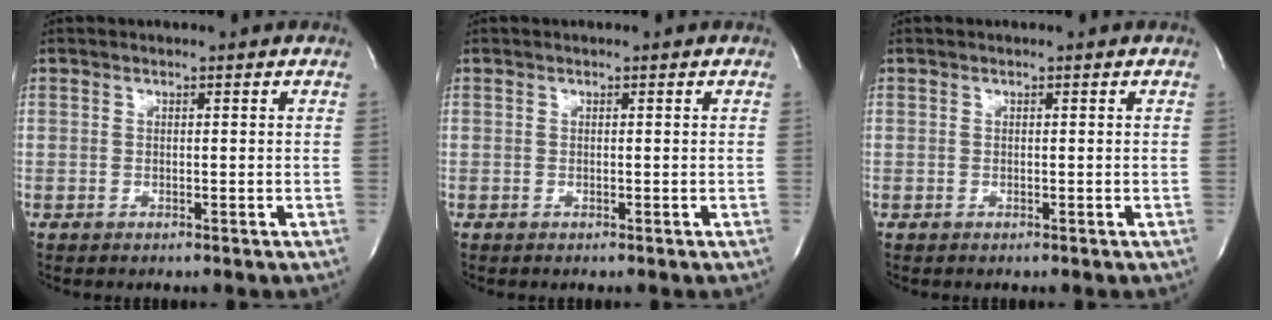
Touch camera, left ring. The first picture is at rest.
{"total": 0.0}
{"total": 0.0}